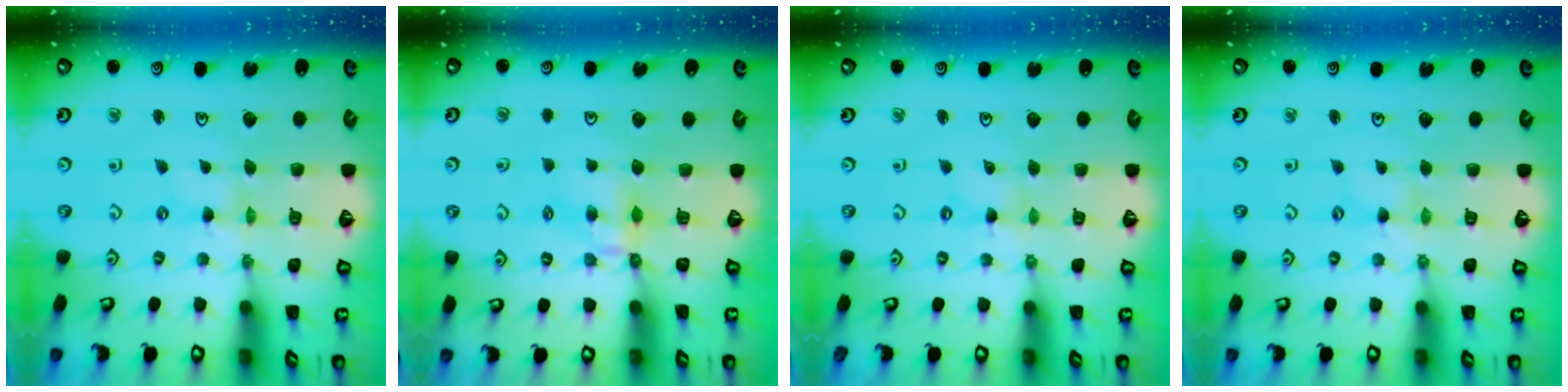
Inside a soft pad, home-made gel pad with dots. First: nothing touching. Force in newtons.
{"total": 5.2, "press": 5.1, "slide": 1.0}
{"total": 0.0}
{"total": 0.6, "press": 0.6, "slide": 0.1}